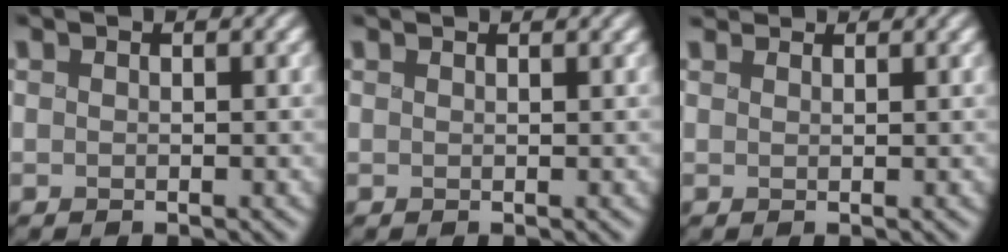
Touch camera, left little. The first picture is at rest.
{"total": 0.8, "force": [0.8, 0.0, 0.2], "torque": [-0.001, 0.003, 0.010]}
{"total": 2.5, "force": [2.2, 0.8, 0.7], "torque": [-0.012, -0.001, 0.040]}